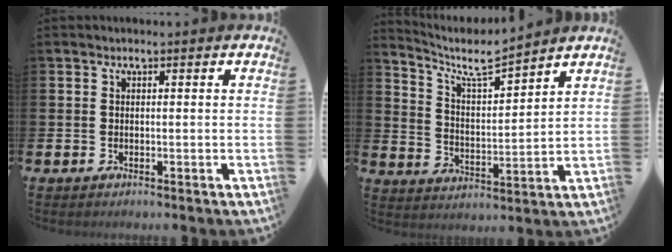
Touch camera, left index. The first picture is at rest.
{"total": 6.9, "force": [6.1, 1.1, 3.0], "torque": [-0.085, -0.037, 0.103]}